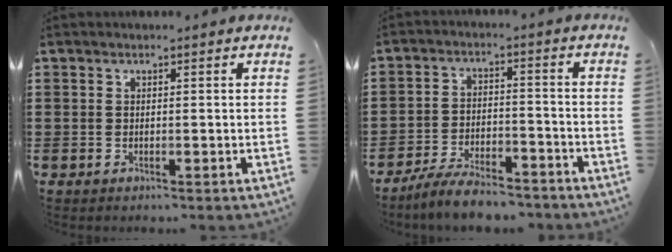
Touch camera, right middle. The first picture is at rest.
{"total": 6.4, "force": [-5.9, 1.0, 2.3], "torque": [-0.046, 0.003, -0.113]}